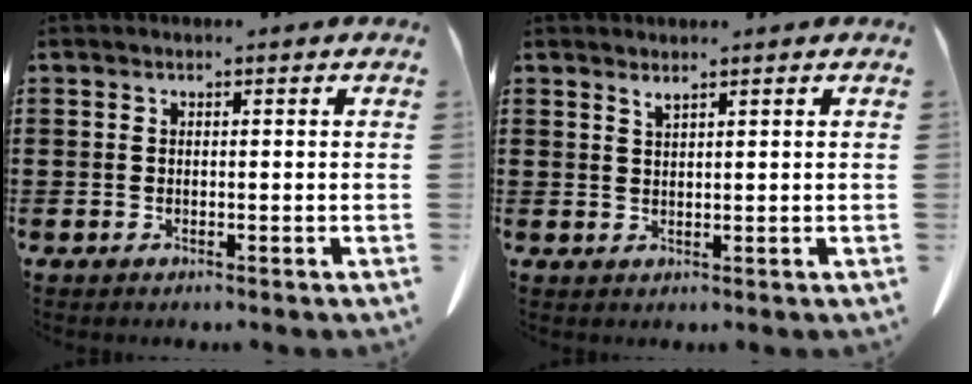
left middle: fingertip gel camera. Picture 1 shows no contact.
{"total": 1.5, "force": [1.3, -0.1, 0.6], "torque": [-0.016, -0.004, 0.026]}